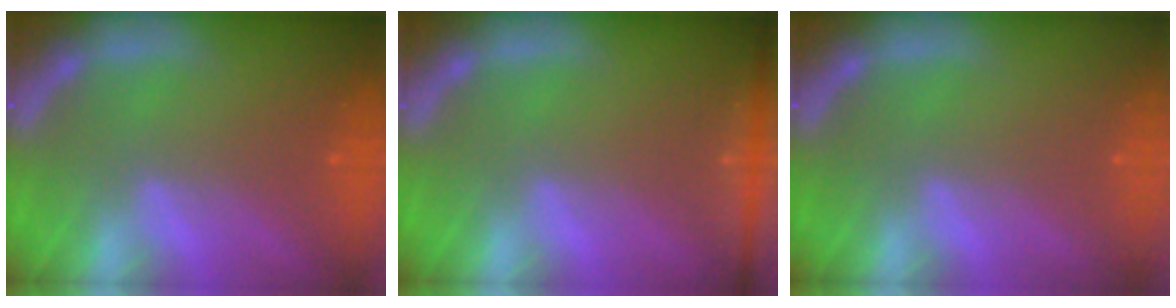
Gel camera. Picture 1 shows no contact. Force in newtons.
{"total": 4.0}
{"total": 0.0}